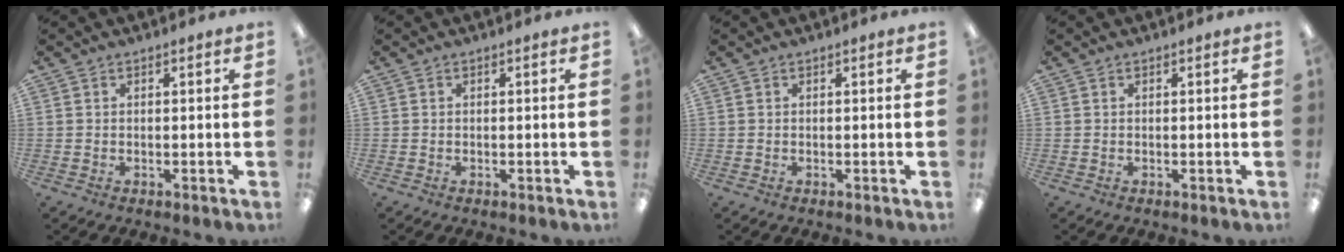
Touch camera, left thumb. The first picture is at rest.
{"total": 0.0}
{"total": 0.0}
{"total": 0.0}